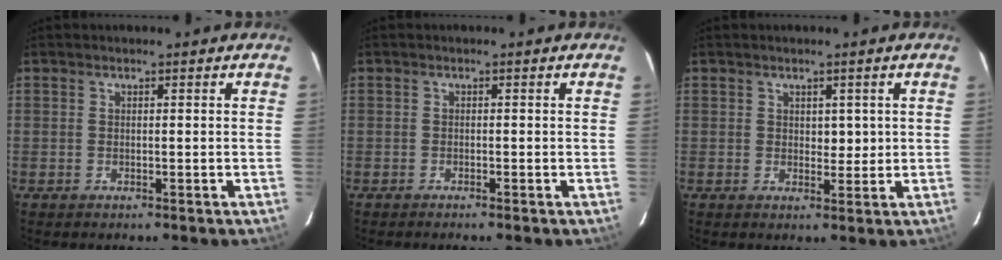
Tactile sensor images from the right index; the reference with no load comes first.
{"total": 1.0, "force": [-0.7, 0.0, 0.7], "torque": [-0.018, -0.001, -0.011]}
{"total": 2.6, "force": [0.6, 1.7, 1.9], "torque": [-0.025, -0.002, 0.012]}